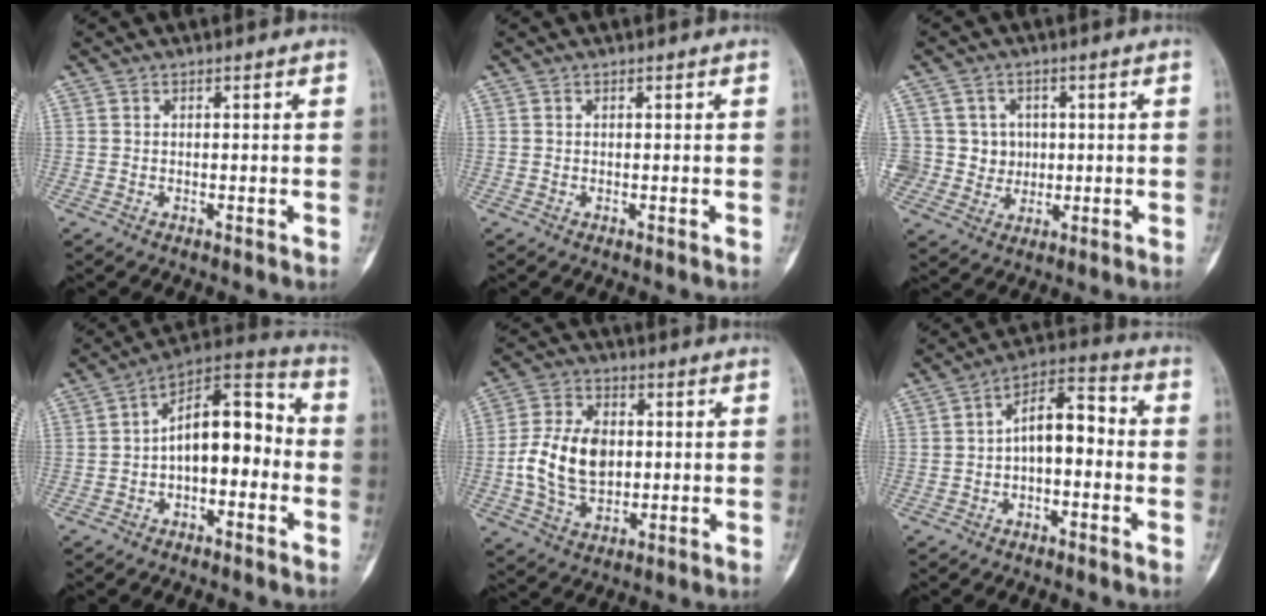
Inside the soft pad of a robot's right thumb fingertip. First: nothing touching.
{"total": 0.0}
{"total": 6.8, "force": [1.0, 6.7, 0.5], "torque": [0.032, 0.009, 0.018]}
{"total": 13.4, "force": [-1.7, 7.2, 11.2], "torque": [-0.145, 0.050, -0.041]}
{"total": 12.7, "force": [-0.2, 8.6, 9.4], "torque": [-0.164, 0.011, -0.002]}
{"total": 9.1, "force": [-1.0, 4.8, 7.7], "torque": [-0.104, 0.045, -0.030]}